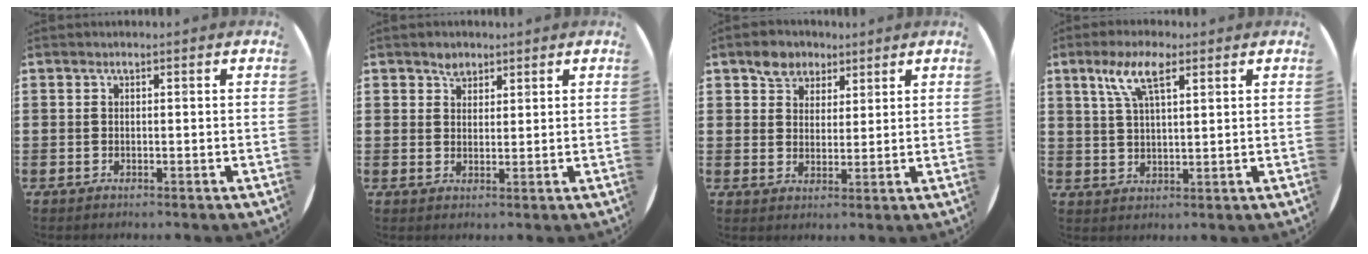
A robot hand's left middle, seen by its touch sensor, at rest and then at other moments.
{"total": 2.2, "force": [1.9, 1.2, 0.2], "torque": [0.004, 0.000, 0.034]}
{"total": 4.2, "force": [3.0, 2.8, 0.3], "torque": [-0.010, 0.009, 0.056]}
{"total": 6.1, "force": [3.6, 2.0, 4.6], "torque": [-0.093, 0.007, 0.060]}